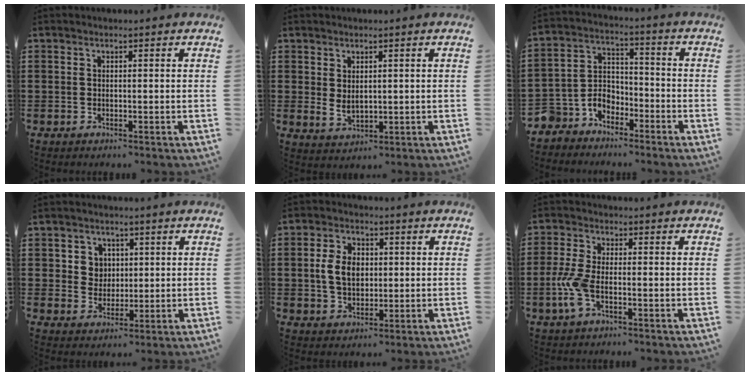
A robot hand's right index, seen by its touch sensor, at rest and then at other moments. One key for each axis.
{"total": 2.2, "fx": 1.1, "fy": 1.2, "fz": 1.5, "tx": -0.029, "ty": 0.003, "tz": 0.021}
{"total": 5.5, "fx": -4.5, "fy": 3.0, "fz": 0.4, "tx": -0.031, "ty": 0.005, "tz": -0.095}
{"total": 4.0, "fx": 1.2, "fy": 3.8, "fz": 0.7, "tx": -0.031, "ty": 0.013, "tz": 0.021}
{"total": 6.1, "fx": 0.4, "fy": 4.3, "fz": 4.3, "tx": -0.107, "ty": 0.004, "tz": -0.003}
{"total": 5.5, "fx": -1.7, "fy": 2.0, "fz": 4.9, "tx": -0.124, "ty": -0.014, "tz": -0.037}